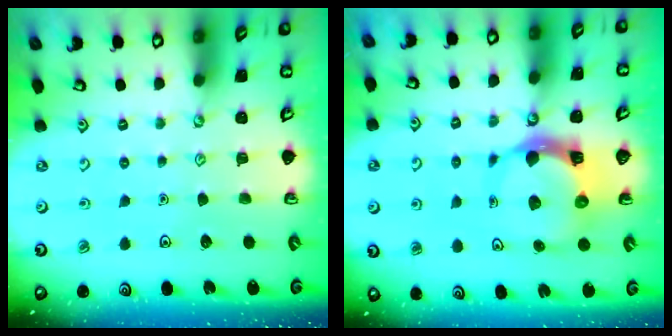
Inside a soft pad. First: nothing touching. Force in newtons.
{"total": 8.2, "press": 8.1, "slide": 1.3}